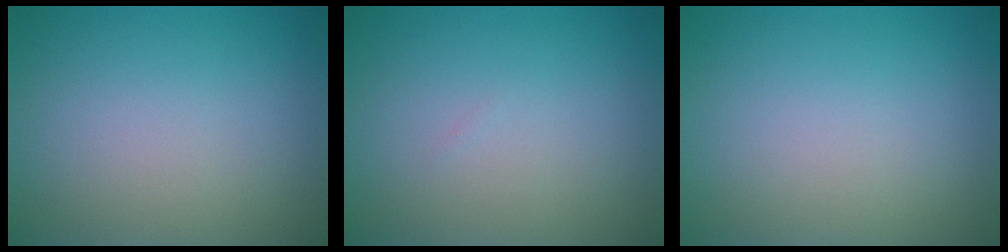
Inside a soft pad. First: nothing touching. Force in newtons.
{"total": 0.0}
{"total": 0.0}